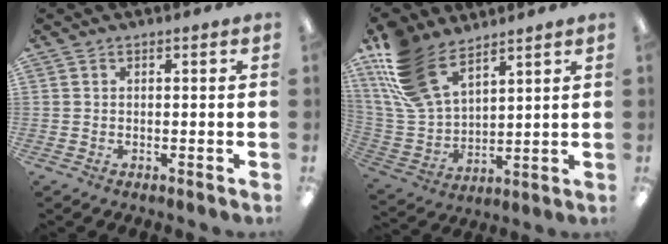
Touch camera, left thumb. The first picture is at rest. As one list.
[{"total": 17.1, "force": [11.4, 8.8, 9.1], "torque": [-0.219, -0.047, 0.216]}]